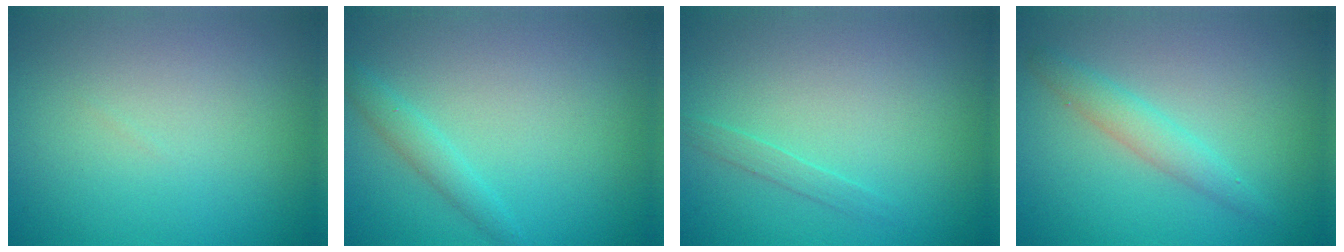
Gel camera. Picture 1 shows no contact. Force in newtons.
{"total": 1.5, "press": 1.5, "slide": 0.1}
{"total": 0.9, "press": 0.9, "slide": 0.0}
{"total": 2.9, "press": 2.9, "slide": 0.4}